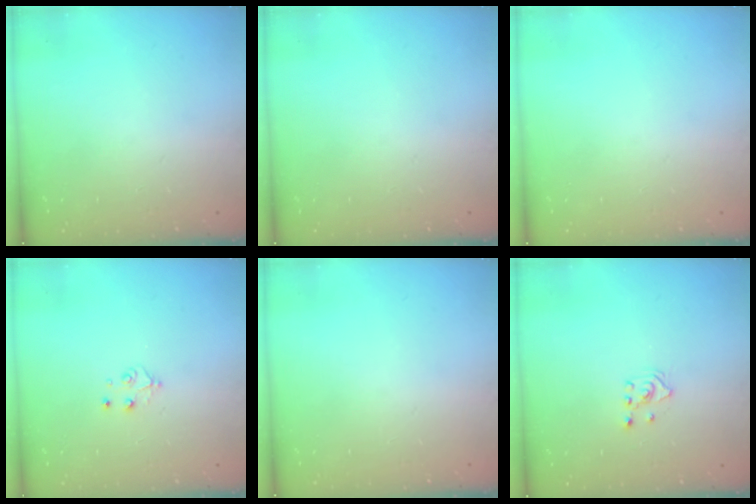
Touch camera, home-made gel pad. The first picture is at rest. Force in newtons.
{"total": 0.0}
{"total": 0.0}
{"total": 3.4, "press": 3.4, "slide": 0.4}
{"total": 0.0}
{"total": 2.0, "press": 1.8, "slide": 0.9}